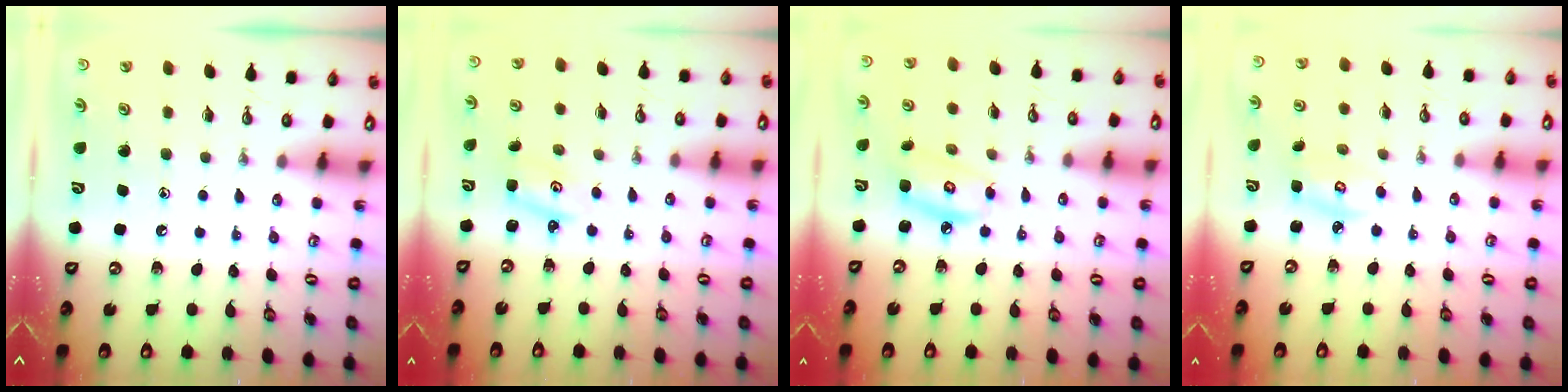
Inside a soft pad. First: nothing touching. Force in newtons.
{"total": 2.1, "press": 2.1, "slide": 0.2}
{"total": 6.9, "press": 6.9, "slide": 0.3}
{"total": 4.0, "press": 4.0, "slide": 0.5}